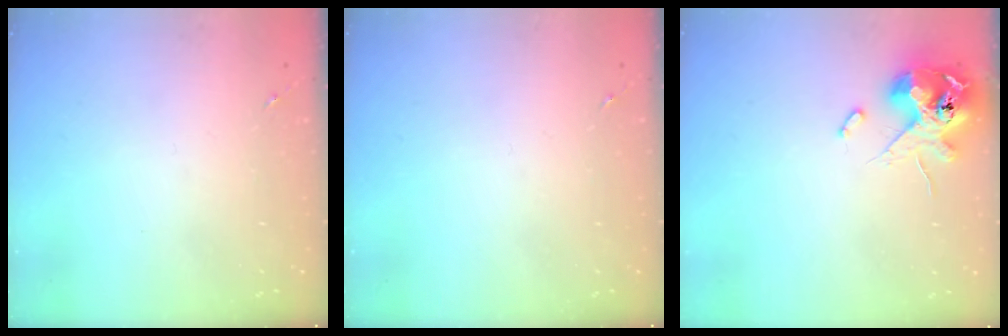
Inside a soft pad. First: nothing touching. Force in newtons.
{"total": 0.0}
{"total": 12.7, "press": 12.5, "slide": 2.1}